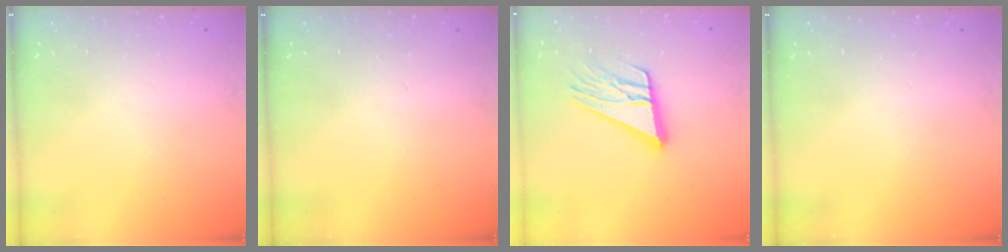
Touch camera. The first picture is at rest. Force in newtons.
{"total": 0.0}
{"total": 15.4, "press": 15.3, "slide": 1.4}
{"total": 0.0}